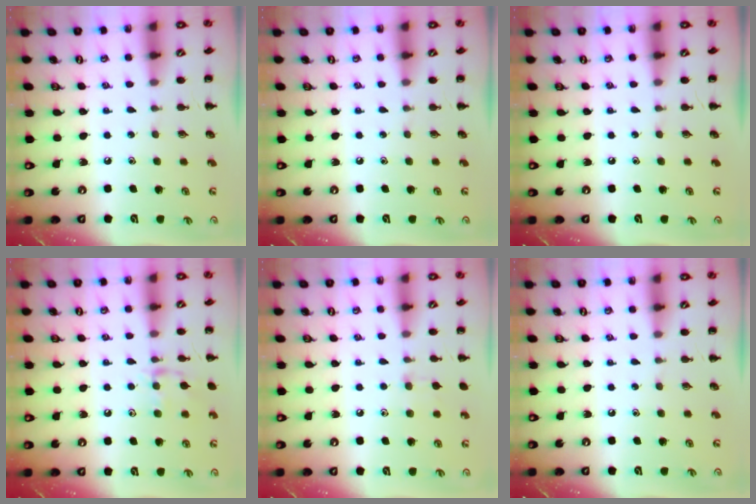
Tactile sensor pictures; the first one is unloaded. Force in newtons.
{"total": 0.0}
{"total": 0.0}
{"total": 9.4, "press": 9.4, "slide": 0.7}
{"total": 5.6, "press": 5.1, "slide": 2.2}
{"total": 0.0}